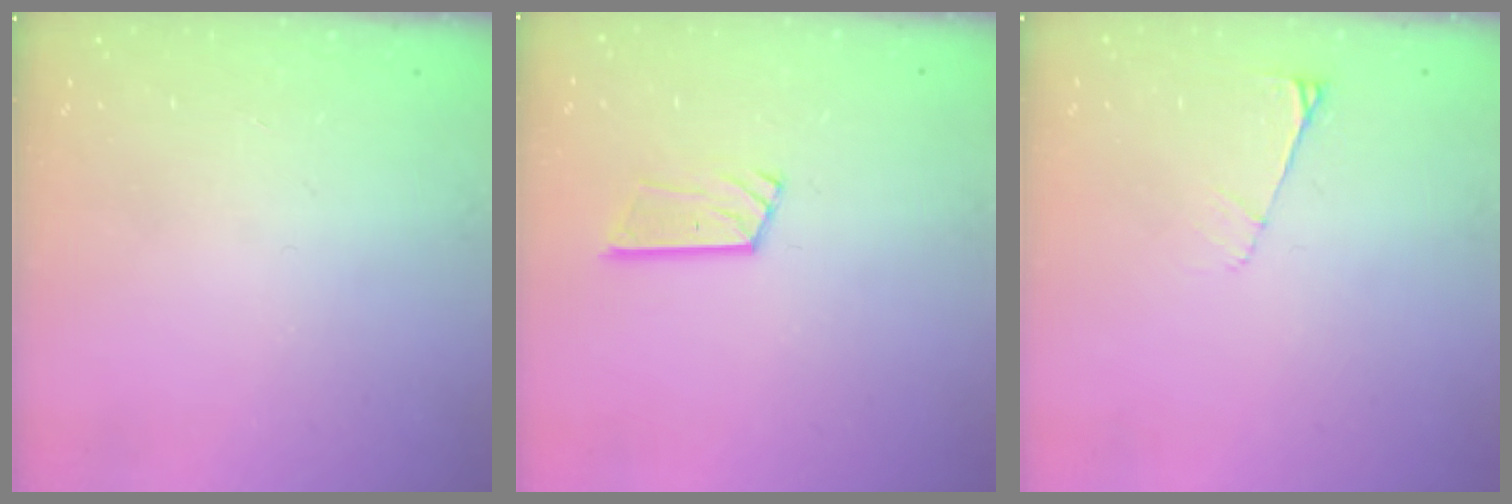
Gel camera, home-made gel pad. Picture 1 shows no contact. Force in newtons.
{"total": 8.2, "press": 8.2, "slide": 0.6}
{"total": 4.5, "press": 4.4, "slide": 0.6}